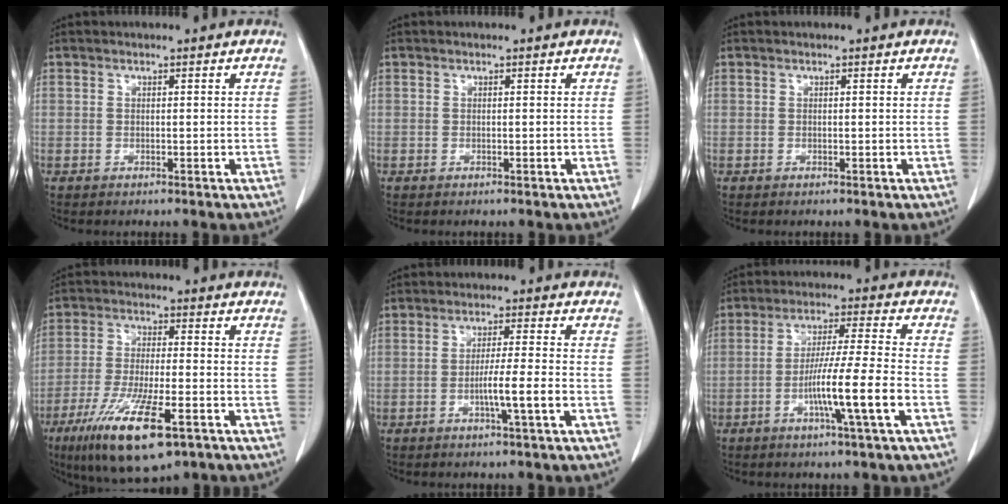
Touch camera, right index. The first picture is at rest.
{"total": 0.0}
{"total": 0.0}
{"total": 14.6, "force": [-8.2, 2.9, 11.7], "torque": [-0.222, -0.033, -0.139]}
{"total": 5.1, "force": [-1.8, -0.7, 4.8], "torque": [-0.080, -0.005, -0.032]}
{"total": 10.3, "force": [-3.7, -1.1, 9.5], "torque": [-0.171, -0.004, -0.066]}